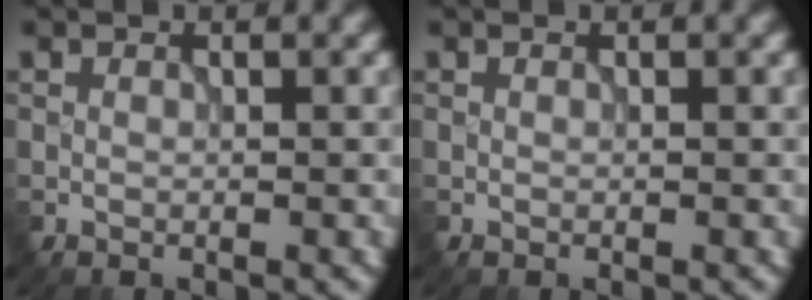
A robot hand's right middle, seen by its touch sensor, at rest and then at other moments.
{"total": 0.0}